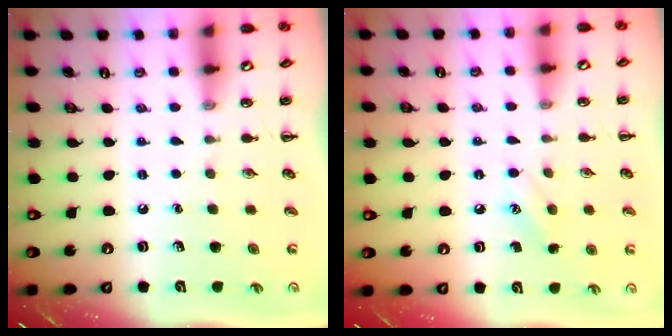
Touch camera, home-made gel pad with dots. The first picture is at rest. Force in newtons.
{"total": 8.0, "press": 7.8, "slide": 2.0}